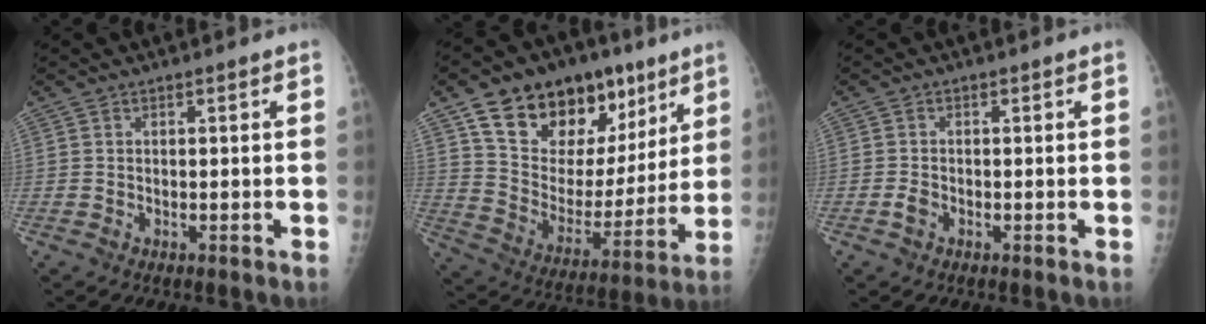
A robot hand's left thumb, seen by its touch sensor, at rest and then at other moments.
{"total": 23.6, "force": [13.6, 14.2, 13.0], "torque": [-0.159, -0.030, 0.232]}
{"total": 1.6, "force": [-0.7, 1.1, 0.9], "torque": [-0.017, 0.002, -0.015]}